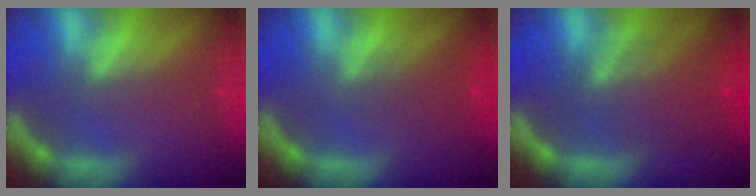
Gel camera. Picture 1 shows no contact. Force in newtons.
{"total": 2.5}
{"total": 6.5}